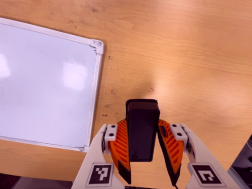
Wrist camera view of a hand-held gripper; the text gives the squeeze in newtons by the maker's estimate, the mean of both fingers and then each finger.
{"total": 5.0, "left": 4.4, "right": 5.6}